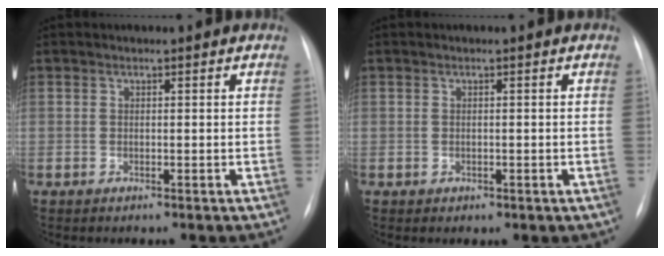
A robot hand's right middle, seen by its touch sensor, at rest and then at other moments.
{"total": 0.8, "force": [-0.2, 0.7, 0.4], "torque": [-0.009, 0.000, 0.003]}